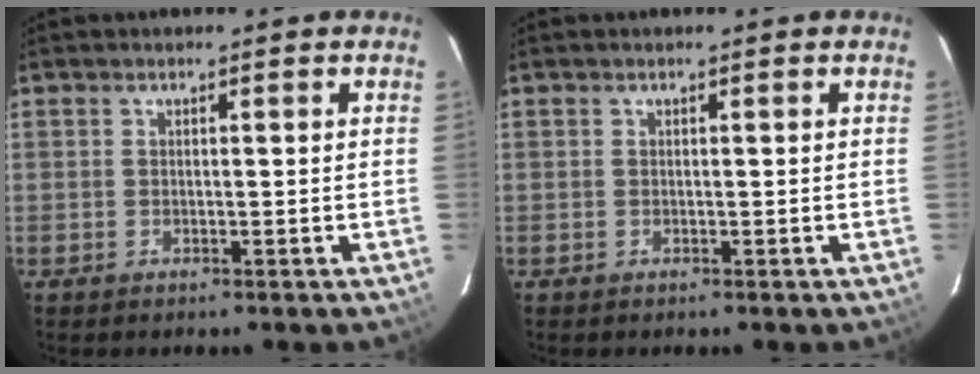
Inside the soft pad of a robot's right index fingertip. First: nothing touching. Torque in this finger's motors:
{"motor_torque": [0.00, 0.00, 0.00, 0.00]}